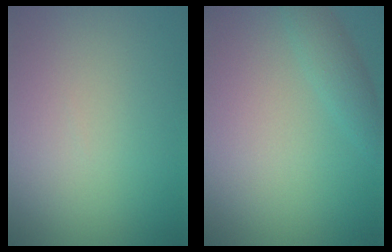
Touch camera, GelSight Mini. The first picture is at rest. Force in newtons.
{"total": 1.9, "press": 1.9, "slide": 0.1}